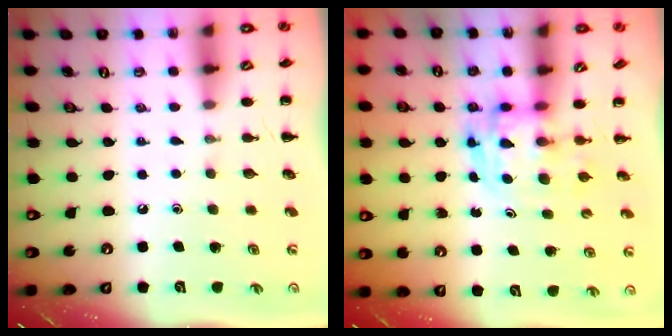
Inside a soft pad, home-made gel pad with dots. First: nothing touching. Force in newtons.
{"total": 3.6, "press": 3.6, "slide": 0.6}